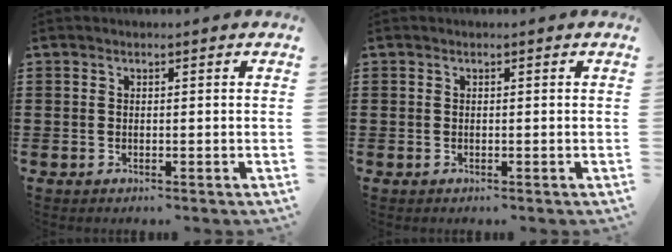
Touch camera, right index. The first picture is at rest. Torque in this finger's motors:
{"motor_torque": [0.23, 0.73, 0.00, 0.01]}